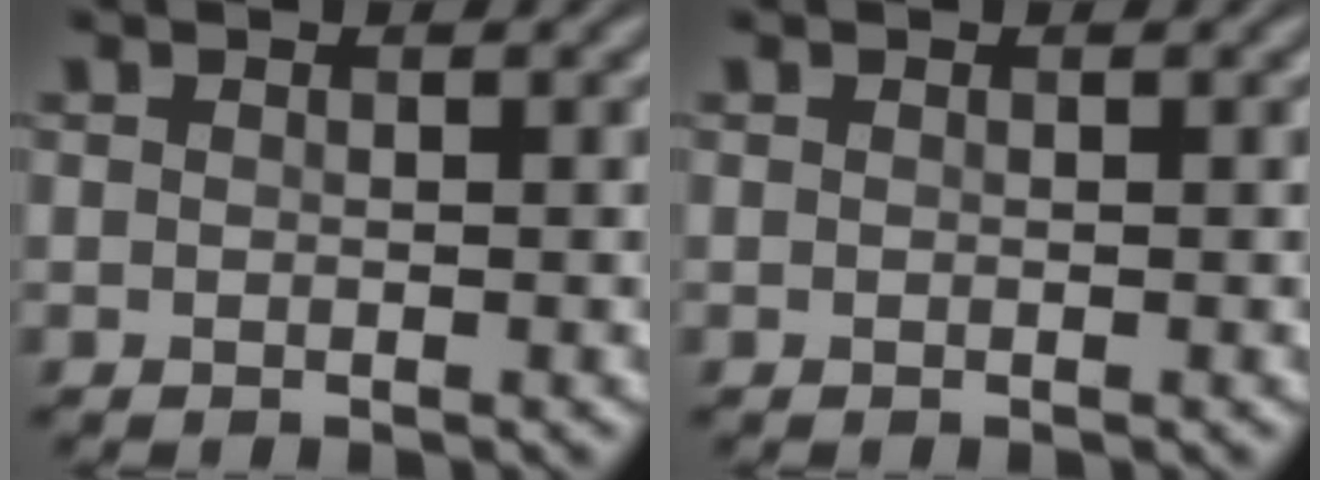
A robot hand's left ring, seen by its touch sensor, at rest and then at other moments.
{"total": 0.0}